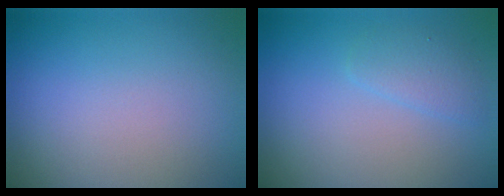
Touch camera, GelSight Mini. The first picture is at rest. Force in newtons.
{"total": 1.6, "press": 1.6, "slide": 0.0}